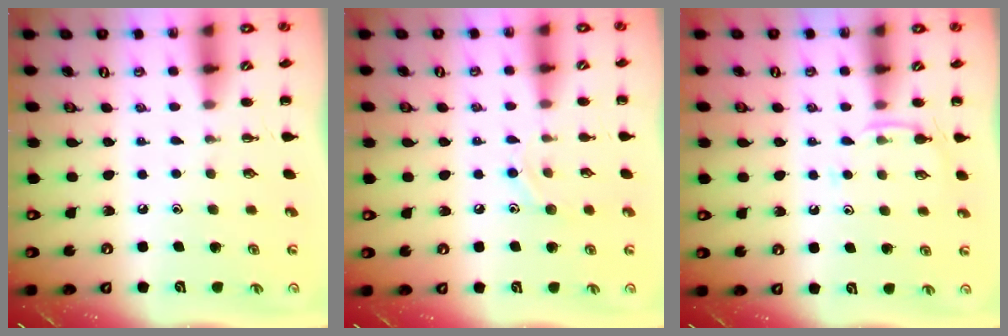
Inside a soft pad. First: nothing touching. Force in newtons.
{"total": 6.8, "press": 6.6, "slide": 1.3}
{"total": 6.5, "press": 6.3, "slide": 1.6}